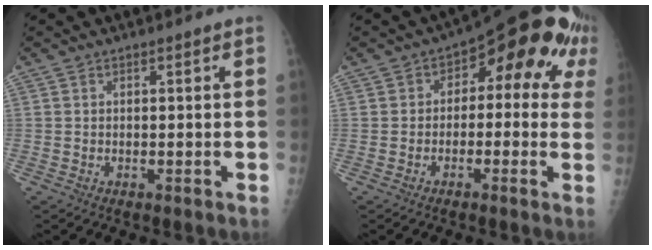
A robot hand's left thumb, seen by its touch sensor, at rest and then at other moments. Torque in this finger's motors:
{"motor_torque": [0.50, 0.32, 0.54, 0.29, 0.11]}